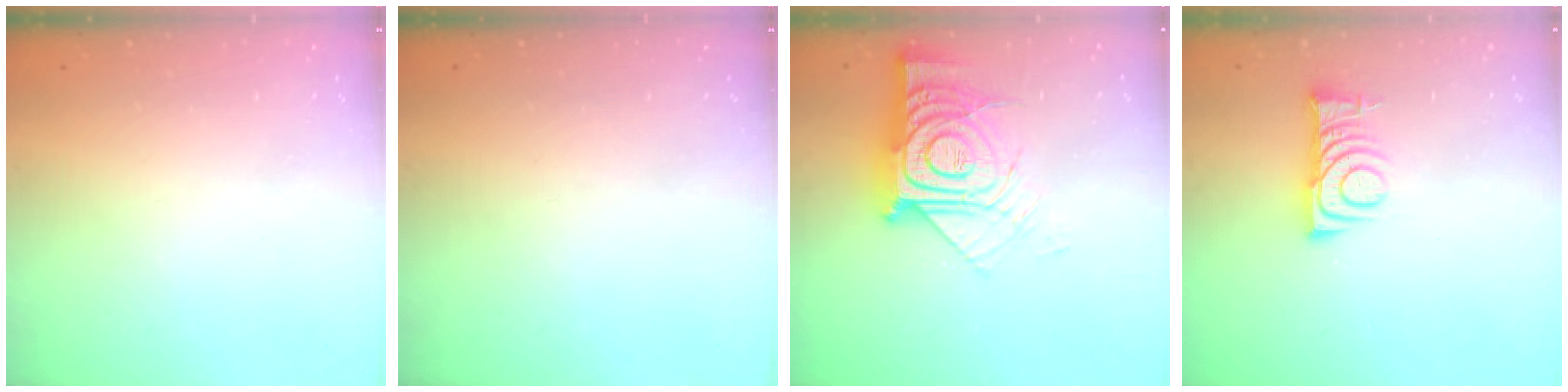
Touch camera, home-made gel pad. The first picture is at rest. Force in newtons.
{"total": 0.0}
{"total": 17.1, "press": 17.0, "slide": 1.5}
{"total": 8.3, "press": 8.3, "slide": 0.8}